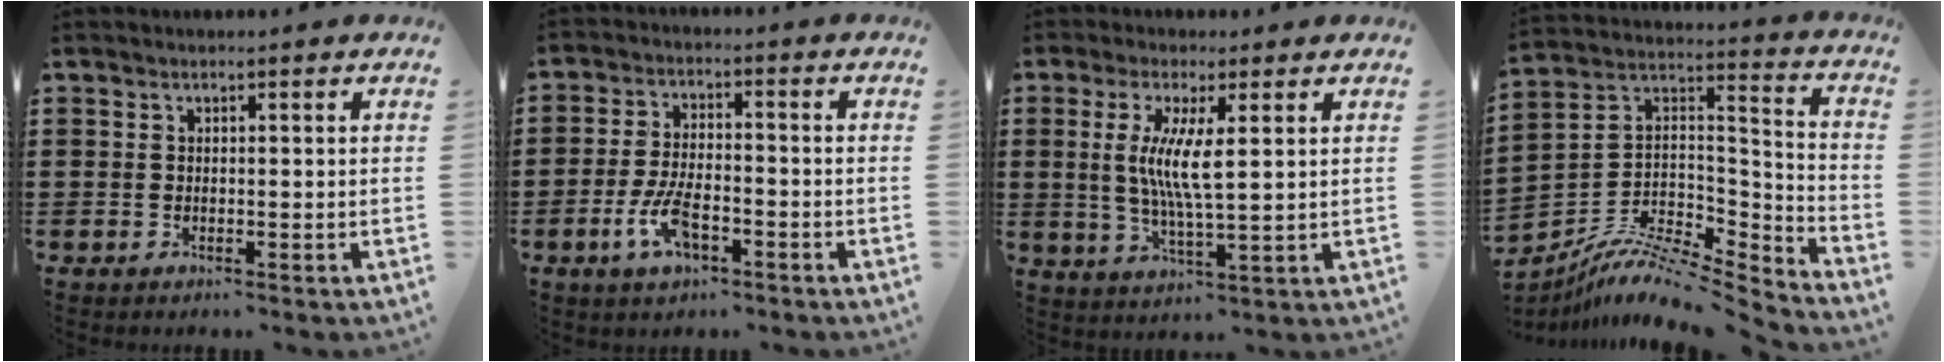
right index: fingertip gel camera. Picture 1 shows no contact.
{"total": 6.7, "force": [-2.8, 2.8, 5.3], "torque": [-0.121, -0.003, -0.056]}
{"total": 7.2, "force": [1.4, 1.2, 7.0], "torque": [-0.137, -0.003, 0.023]}
{"total": 7.9, "force": [-6.7, 2.0, 3.8], "torque": [-0.080, -0.001, -0.139]}